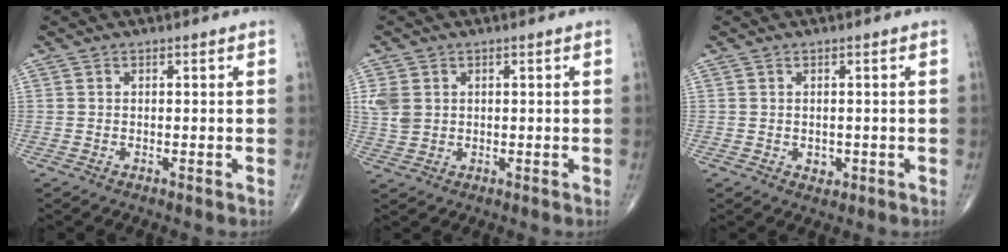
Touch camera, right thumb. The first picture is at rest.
{"total": 4.7, "force": [1.0, 3.7, 2.6], "torque": [-0.051, 0.000, 0.026]}
{"total": 1.8, "force": [-0.2, 1.5, 1.1], "torque": [-0.010, -0.001, 0.002]}